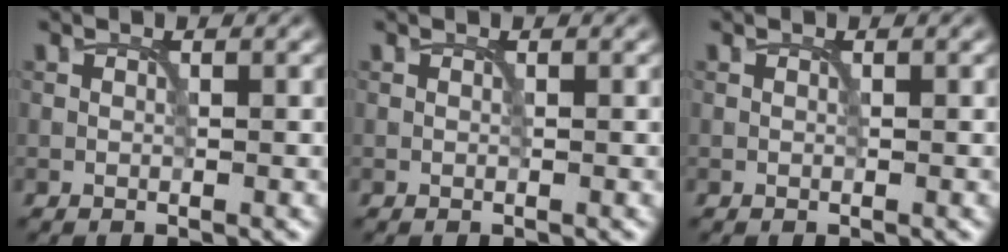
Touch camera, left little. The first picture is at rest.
{"total": 0.0}
{"total": 0.0}